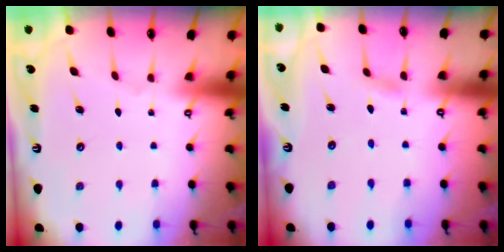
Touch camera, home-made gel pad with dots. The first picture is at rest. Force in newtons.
{"total": 2.4, "press": 2.3, "slide": 0.3}